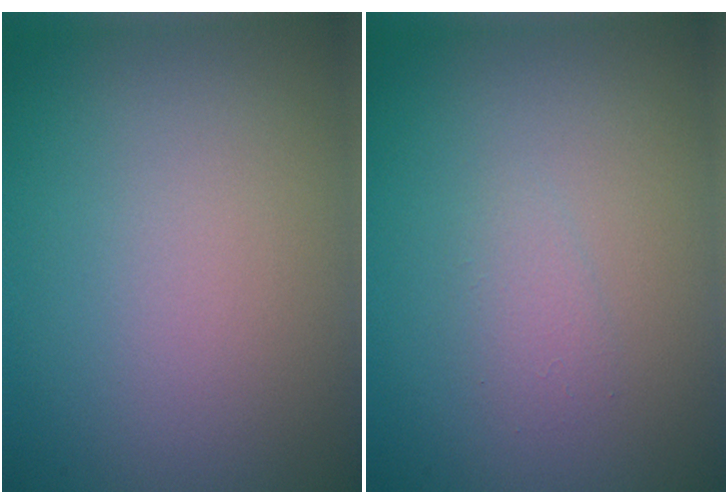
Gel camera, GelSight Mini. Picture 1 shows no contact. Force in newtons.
{"total": 1.0, "press": 1.0, "slide": 0.0}